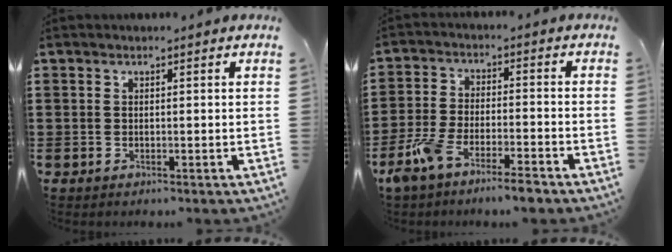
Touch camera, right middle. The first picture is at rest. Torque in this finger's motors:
{"motor_torque": [0.79, -0.73, 0.53, 0.13]}